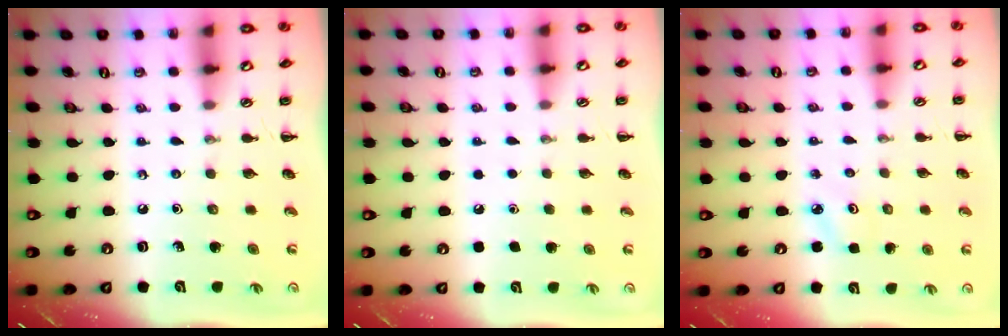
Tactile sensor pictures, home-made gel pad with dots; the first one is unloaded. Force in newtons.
{"total": 1.7, "press": 1.7, "slide": 0.1}
{"total": 2.5, "press": 2.4, "slide": 0.7}